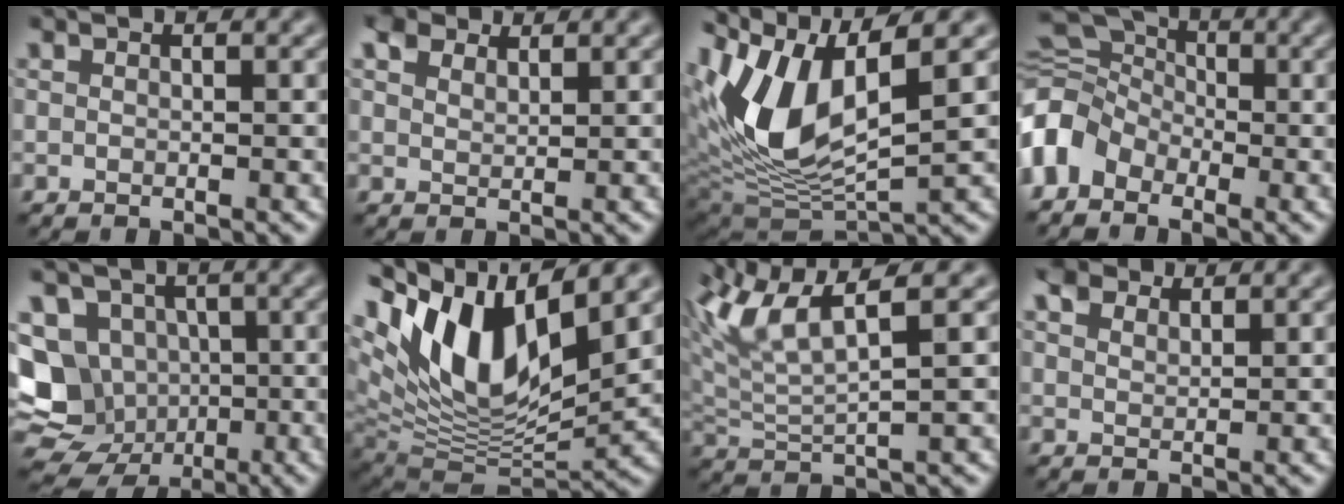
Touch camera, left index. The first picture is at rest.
{"total": 2.9, "force": [2.4, 1.2, 1.1], "torque": [-0.028, 0.007, 0.039]}
{"total": 9.6, "force": [3.2, 4.2, 8.0], "torque": [-0.166, -0.009, 0.062]}
{"total": 8.0, "force": [-1.2, 6.0, 5.1], "torque": [-0.095, 0.025, -0.043]}
{"total": 12.1, "force": [-2.9, 10.7, 4.8], "torque": [-0.088, -0.021, -0.066]}
{"total": 13.2, "force": [5.9, 5.5, 10.5], "torque": [-0.192, 0.002, 0.111]}
{"total": 6.7, "force": [3.7, 1.9, 5.3], "torque": [-0.123, 0.009, 0.069]}
{"total": 2.6, "force": [2.1, 1.1, 0.9], "torque": [-0.024, 0.007, 0.036]}